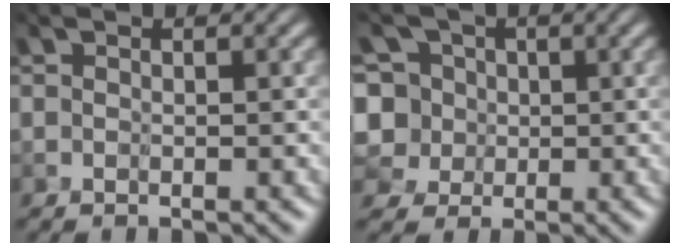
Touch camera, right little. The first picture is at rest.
{"total": 5.4, "force": [-0.5, 5.3, 1.2], "torque": [-0.057, 0.029, -0.034]}